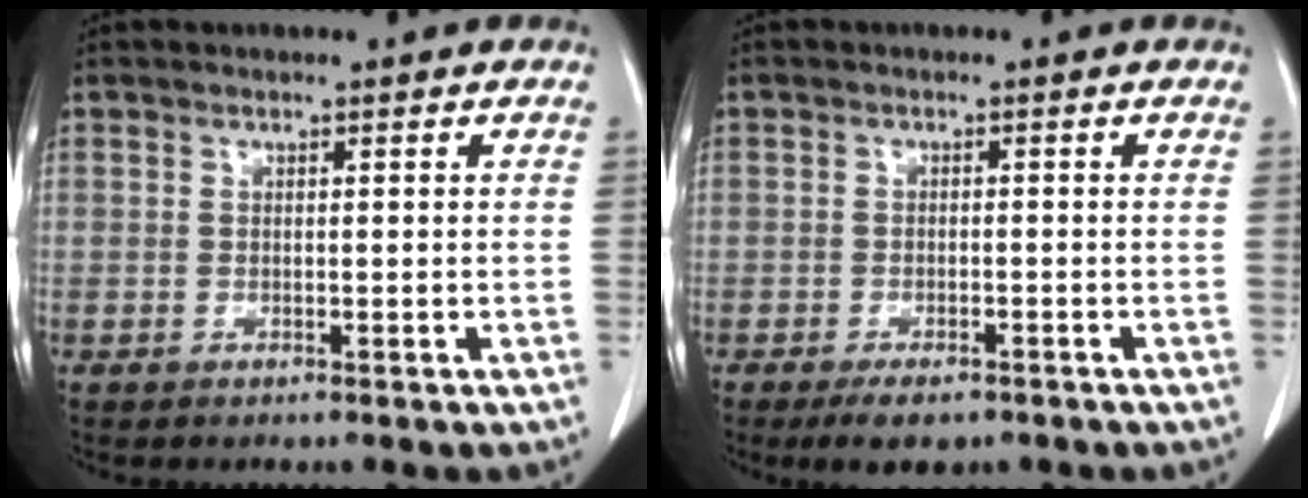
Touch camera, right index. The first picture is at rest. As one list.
[{"total": 4.1, "force": [-2.9, 1.9, 2.2], "torque": [-0.033, -0.003, -0.040]}]